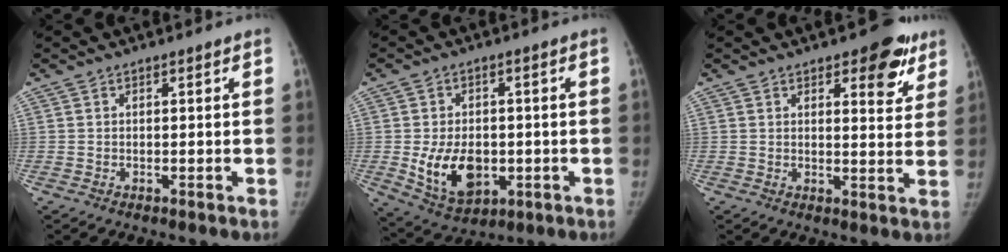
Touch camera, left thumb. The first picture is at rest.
{"total": 11.2, "force": [-1.8, 7.6, 8.1], "torque": [-0.116, -0.005, -0.012]}
{"total": 8.4, "force": [4.9, 3.7, 5.8], "torque": [-0.038, -0.023, 0.058]}